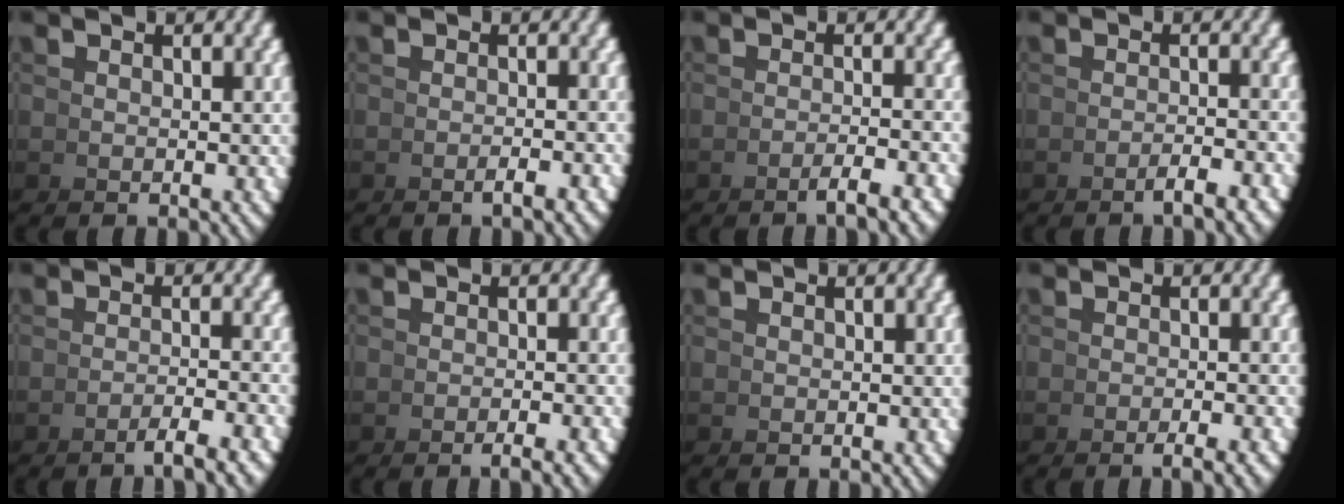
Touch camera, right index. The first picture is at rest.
{"total": 1.7, "force": [-1.2, -0.2, 1.2], "torque": [-0.005, 0.013, -0.025]}
{"total": 2.6, "force": [-1.8, -0.4, 1.8], "torque": [-0.007, 0.012, -0.036]}
{"total": 2.2, "force": [-1.5, -0.4, 1.5], "torque": [-0.004, 0.012, -0.032]}
{"total": 2.9, "force": [-2.1, -0.3, 2.0], "torque": [-0.009, 0.010, -0.040]}
{"total": 2.3, "force": [-1.7, -0.2, 1.5], "torque": [-0.004, 0.015, -0.034]}
{"total": 0.0}
{"total": 2.6, "force": [-1.9, -0.1, 1.8], "torque": [-0.005, 0.015, -0.037]}